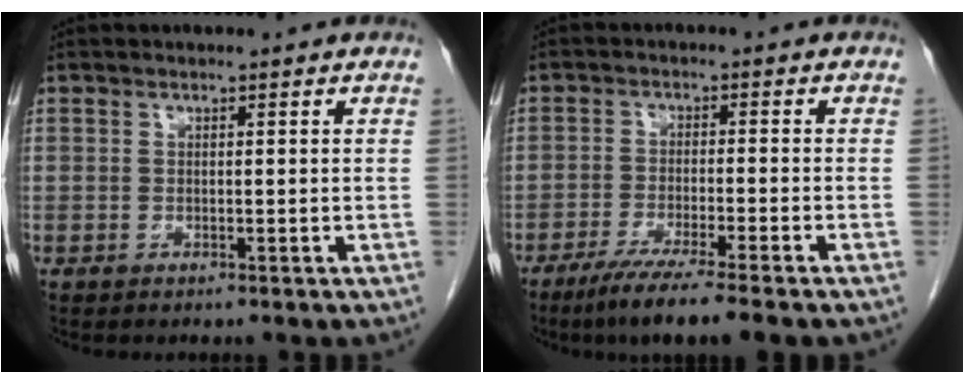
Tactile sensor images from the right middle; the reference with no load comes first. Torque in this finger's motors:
{"motor_torque": [1.10, -1.04, 0.11, 0.07]}